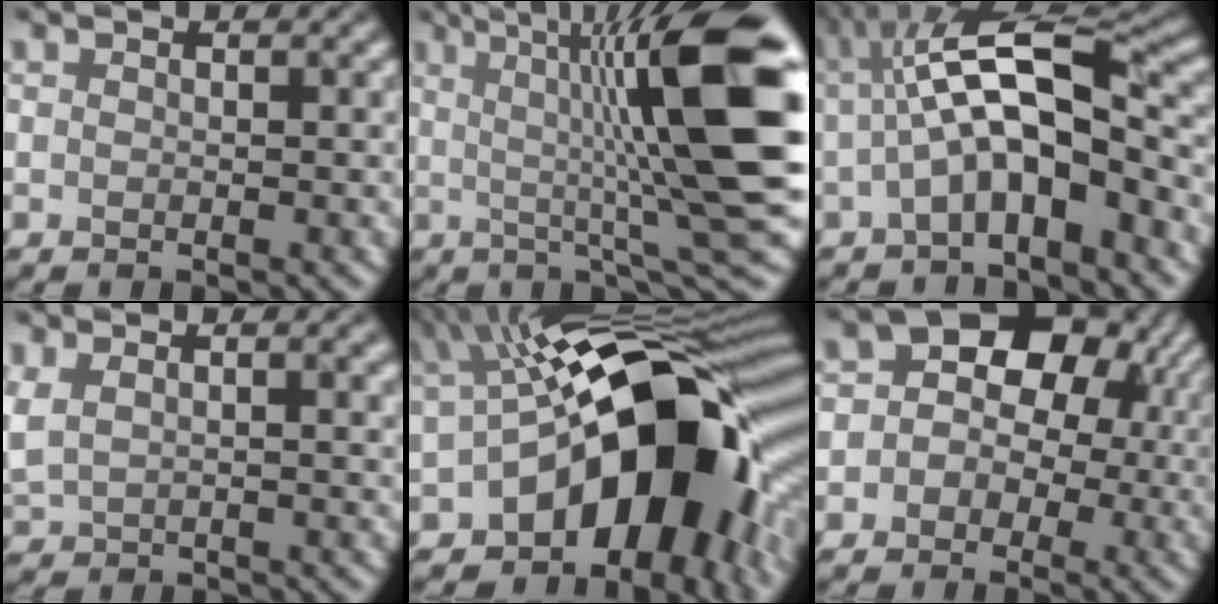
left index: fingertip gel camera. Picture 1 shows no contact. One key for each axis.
{"total": 14.0, "fx": 2.1, "fy": 2.7, "fz": 13.6, "tx": -0.174, "ty": 0.010, "tz": 0.026}
{"total": 8.4, "fx": -0.9, "fy": 2.9, "fz": 7.8, "tx": -0.129, "ty": 0.015, "tz": -0.025}
{"total": 6.8, "fx": 3.2, "fy": 3.3, "fz": 5.0, "tx": -0.105, "ty": 0.025, "tz": 0.052}
{"total": 17.3, "fx": -2.9, "fy": 9.1, "fz": 14.4, "tx": -0.175, "ty": 0.023, "tz": -0.058}
{"total": 10.9, "fx": 1.6, "fy": 9.0, "fz": 5.9, "tx": -0.036, "ty": 0.040, "tz": -0.028}